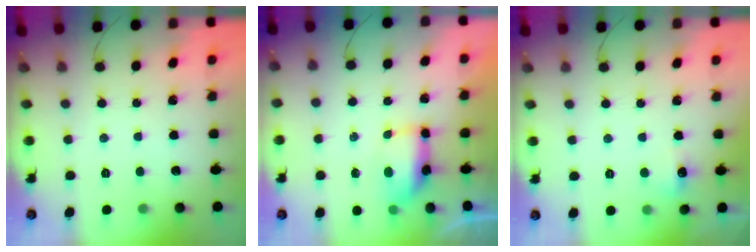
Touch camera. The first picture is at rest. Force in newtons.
{"total": 12.0, "press": 8.1, "slide": 8.8}
{"total": 6.4, "press": 6.3, "slide": 1.3}